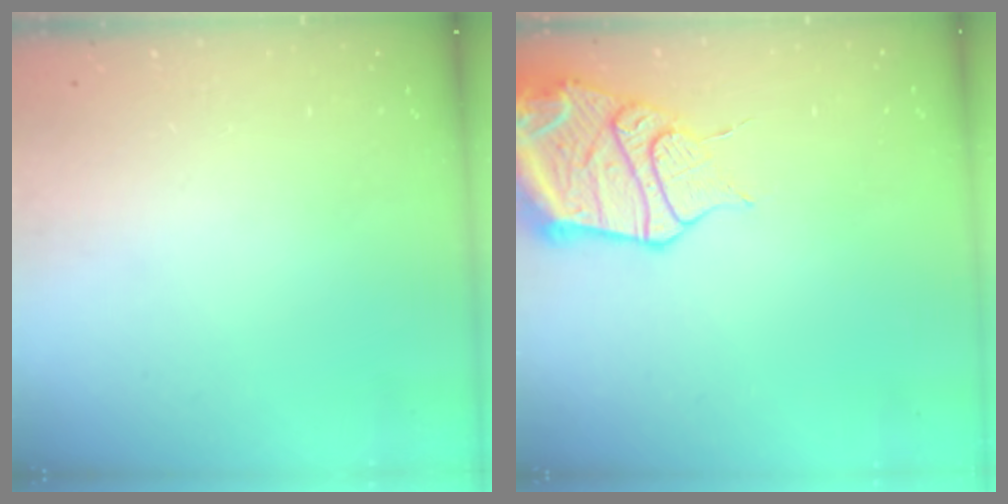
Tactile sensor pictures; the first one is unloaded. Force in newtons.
{"total": 17.2, "press": 17.1, "slide": 1.7}